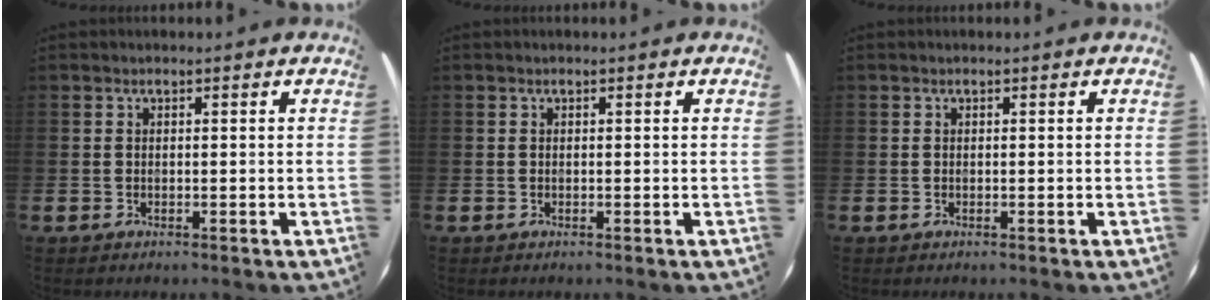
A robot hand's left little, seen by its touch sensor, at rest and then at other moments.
{"total": 0.0}
{"total": 0.0}